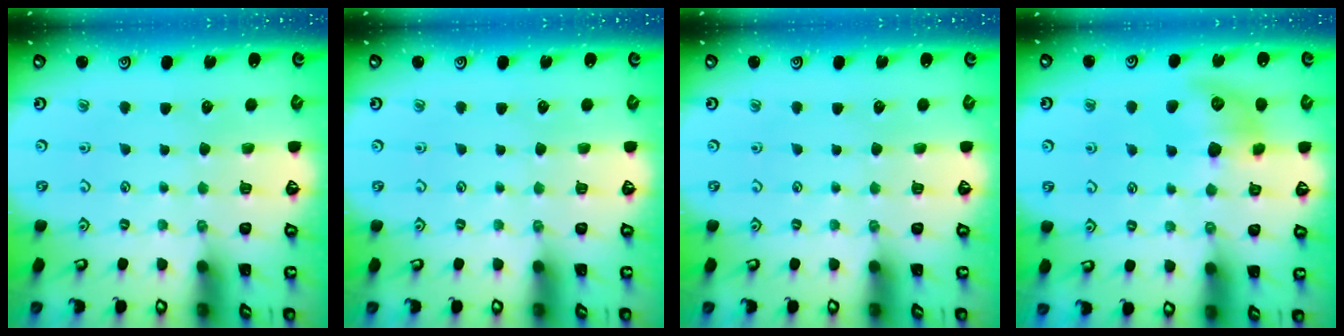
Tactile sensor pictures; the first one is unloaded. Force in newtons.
{"total": 0.0}
{"total": 0.0}
{"total": 12.2, "press": 12.1, "slide": 0.9}